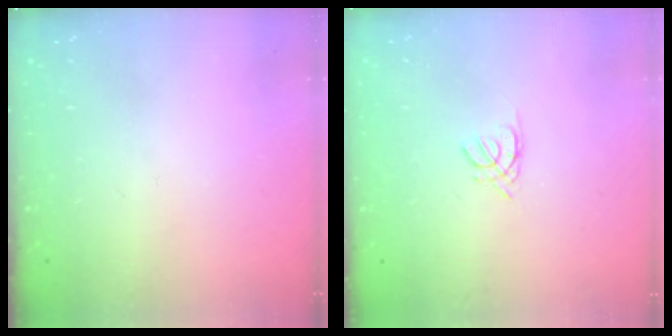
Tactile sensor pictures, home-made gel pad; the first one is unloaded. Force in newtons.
{"total": 1.7, "press": 1.7, "slide": 0.3}